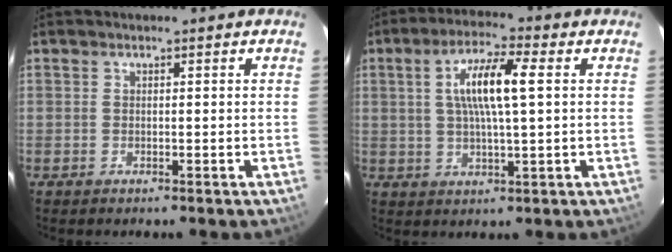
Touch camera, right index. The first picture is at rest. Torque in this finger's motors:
{"motor_torque": [0.36, 0.06, 0.27, 0.12]}